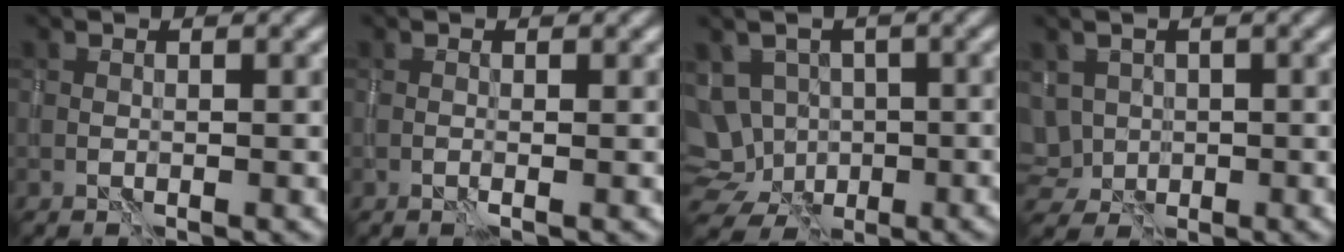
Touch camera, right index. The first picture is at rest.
{"total": 0.6, "force": [-0.2, 0.1, 0.6], "torque": [-0.011, -0.002, -0.005]}
{"total": 8.3, "force": [-1.6, 7.5, 3.1], "torque": [-0.052, -0.004, -0.036]}
{"total": 3.2, "force": [-0.1, 2.9, 1.3], "torque": [-0.026, -0.003, 0.006]}